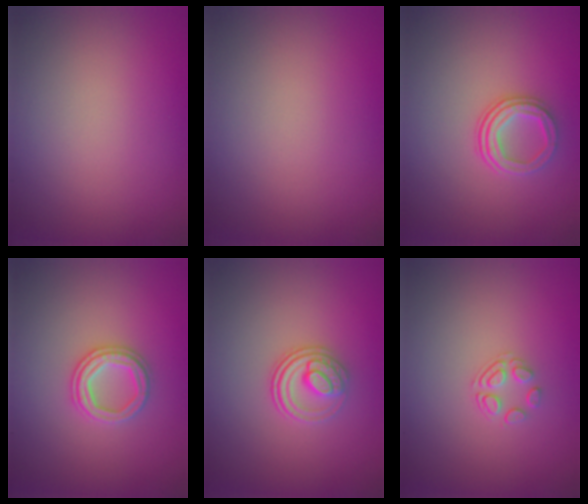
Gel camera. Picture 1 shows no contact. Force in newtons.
{"total": 0.0}
{"total": 3.0, "press": 2.4, "slide": 1.7}
{"total": 2.4, "press": 2.4, "slide": 0.4}
{"total": 2.9, "press": 2.4, "slide": 1.6}
{"total": 1.7, "press": 1.0, "slide": 1.4}